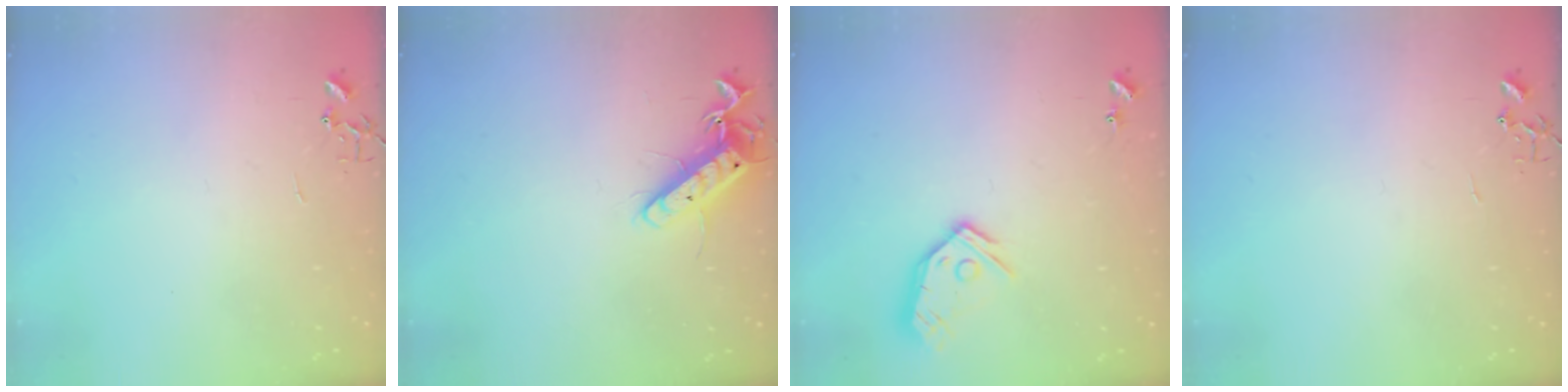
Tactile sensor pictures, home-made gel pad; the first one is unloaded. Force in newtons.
{"total": 12.4, "press": 12.4, "slide": 1.1}
{"total": 12.2, "press": 12.1, "slide": 1.5}
{"total": 0.0}